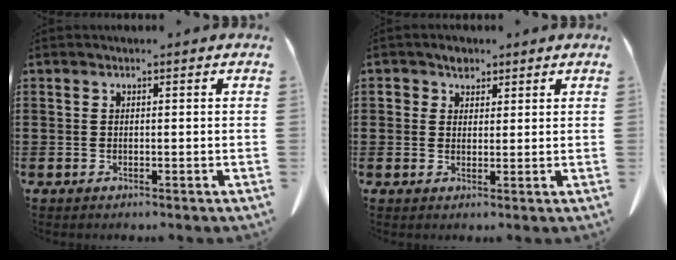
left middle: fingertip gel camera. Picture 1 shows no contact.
{"total": 2.8, "force": [1.9, 1.8, 0.8], "torque": [-0.014, 0.003, 0.035]}